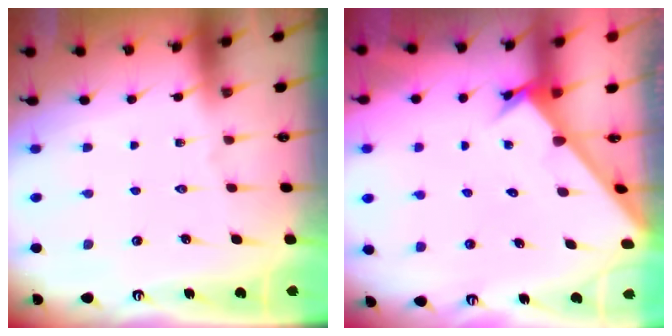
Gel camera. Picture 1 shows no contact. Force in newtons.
{"total": 2.6, "press": 2.6, "slide": 0.3}